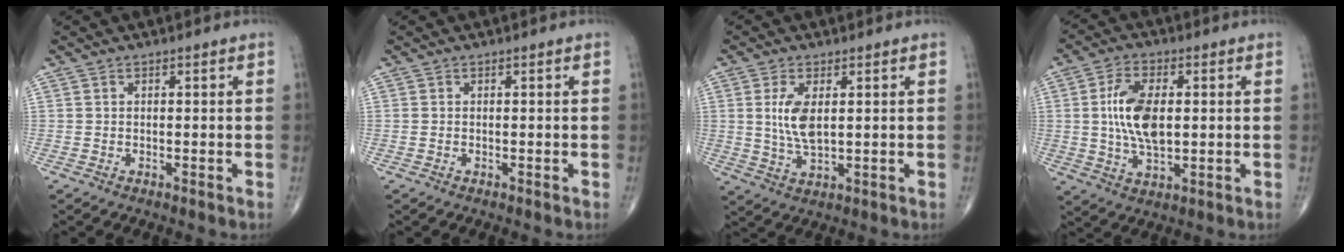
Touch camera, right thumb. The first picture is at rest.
{"total": 0.0}
{"total": 6.6, "force": [1.3, 2.8, 5.8], "torque": [-0.122, -0.012, 0.031]}
{"total": 10.9, "force": [1.0, 5.5, 9.3], "torque": [-0.178, -0.004, 0.022]}